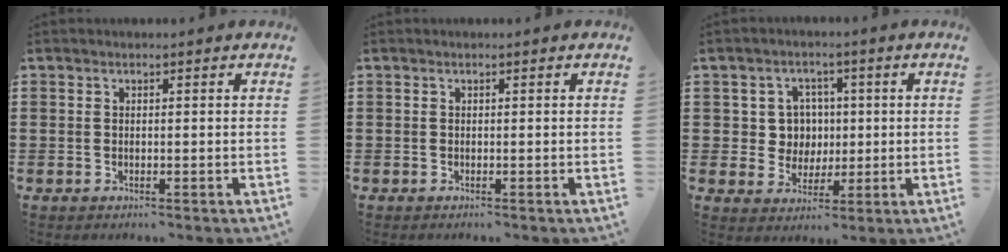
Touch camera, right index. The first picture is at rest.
{"total": 0.0}
{"total": 5.3, "force": [0.7, 5.0, 1.7], "torque": [-0.049, 0.013, 0.011]}